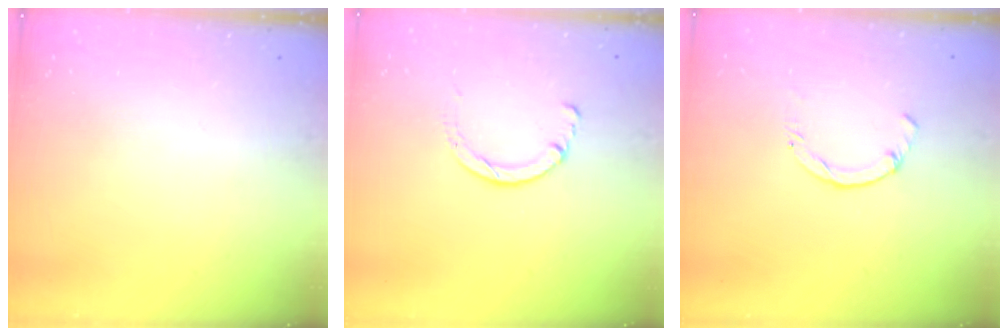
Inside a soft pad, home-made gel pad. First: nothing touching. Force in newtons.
{"total": 2.9, "press": 2.8, "slide": 0.4}
{"total": 0.0}